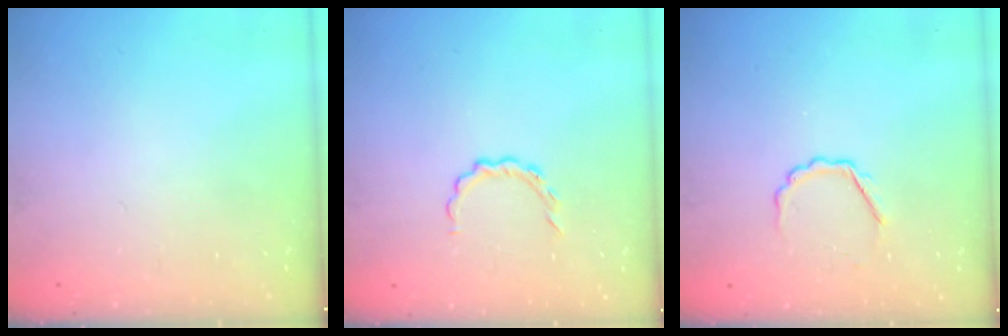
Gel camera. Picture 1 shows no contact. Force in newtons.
{"total": 3.9, "press": 3.7, "slide": 1.2}
{"total": 3.8, "press": 3.8, "slide": 0.7}